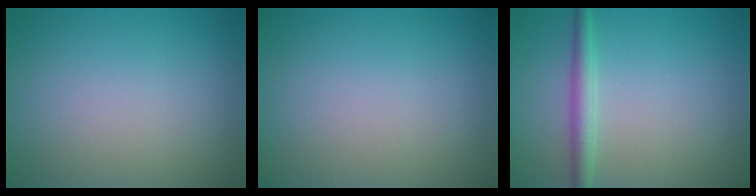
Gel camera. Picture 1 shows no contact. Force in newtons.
{"total": 0.0}
{"total": 2.4, "press": 2.4, "slide": 0.1}